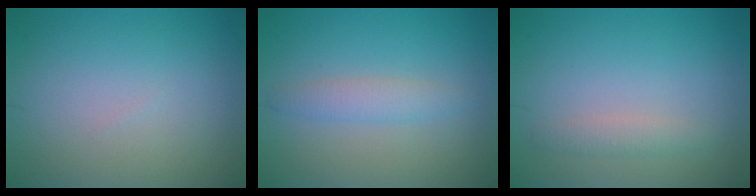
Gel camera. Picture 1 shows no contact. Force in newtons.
{"total": 2.0, "press": 2.0, "slide": 0.1}
{"total": 1.4, "press": 1.4, "slide": 0.0}